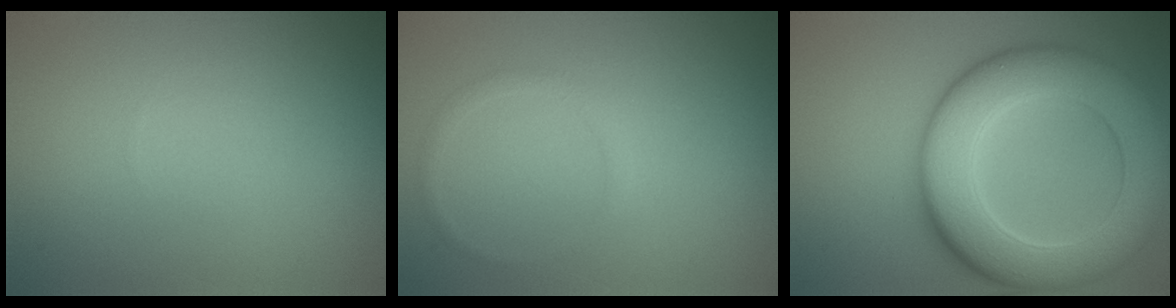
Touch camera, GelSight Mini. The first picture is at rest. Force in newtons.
{"total": 0.9, "press": 0.9, "slide": 0.1}
{"total": 10.6, "press": 10.5, "slide": 0.7}